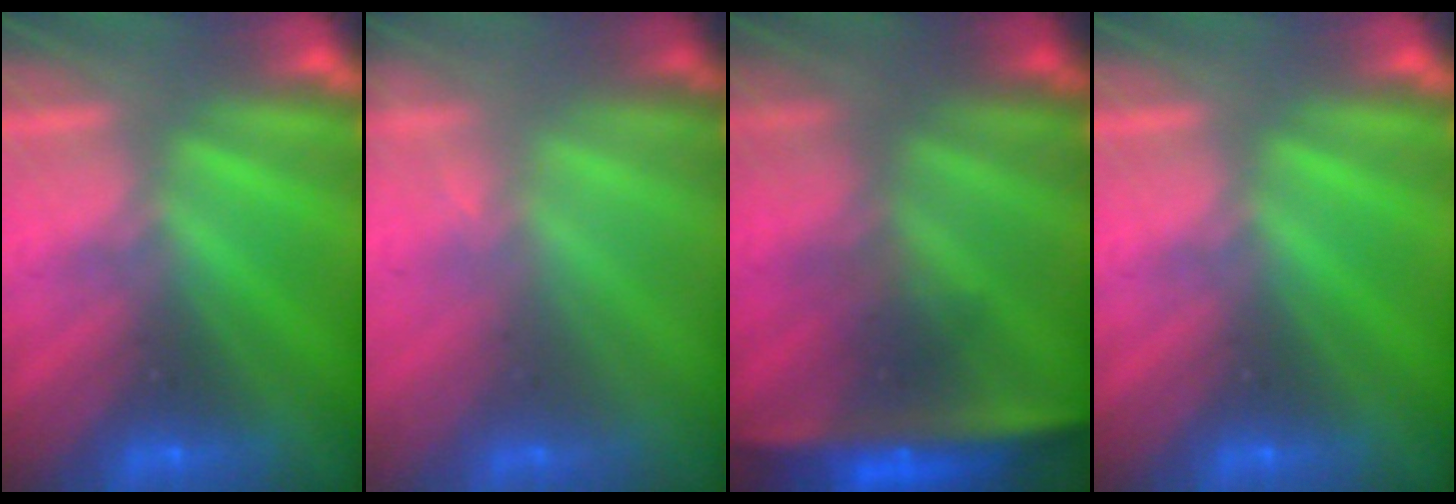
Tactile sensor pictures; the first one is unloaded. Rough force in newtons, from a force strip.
{"total": 1.5}
{"total": 7.6}
{"total": 0.0}